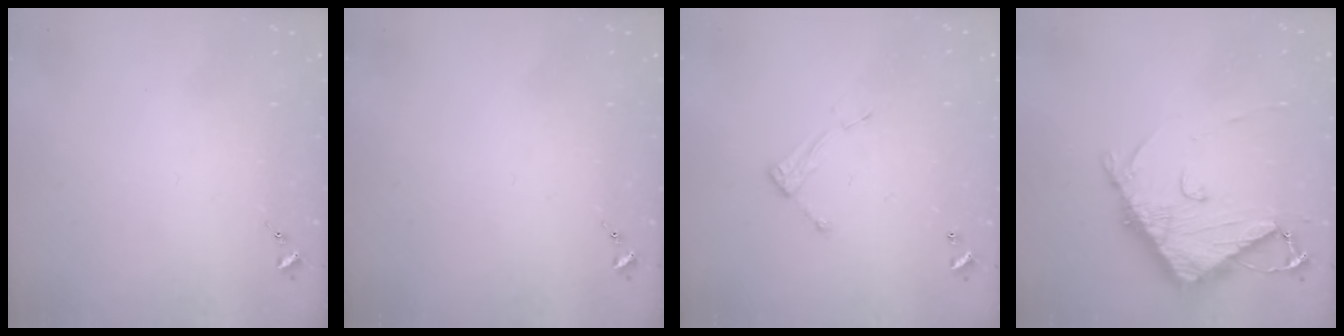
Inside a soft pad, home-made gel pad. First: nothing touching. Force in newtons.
{"total": 0.0}
{"total": 6.6, "press": 6.6, "slide": 0.2}
{"total": 11.0, "press": 10.9, "slide": 1.4}